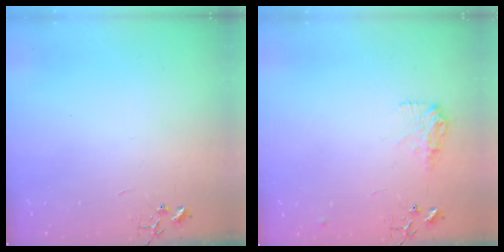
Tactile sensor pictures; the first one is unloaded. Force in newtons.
{"total": 10.2, "press": 10.2, "slide": 0.3}